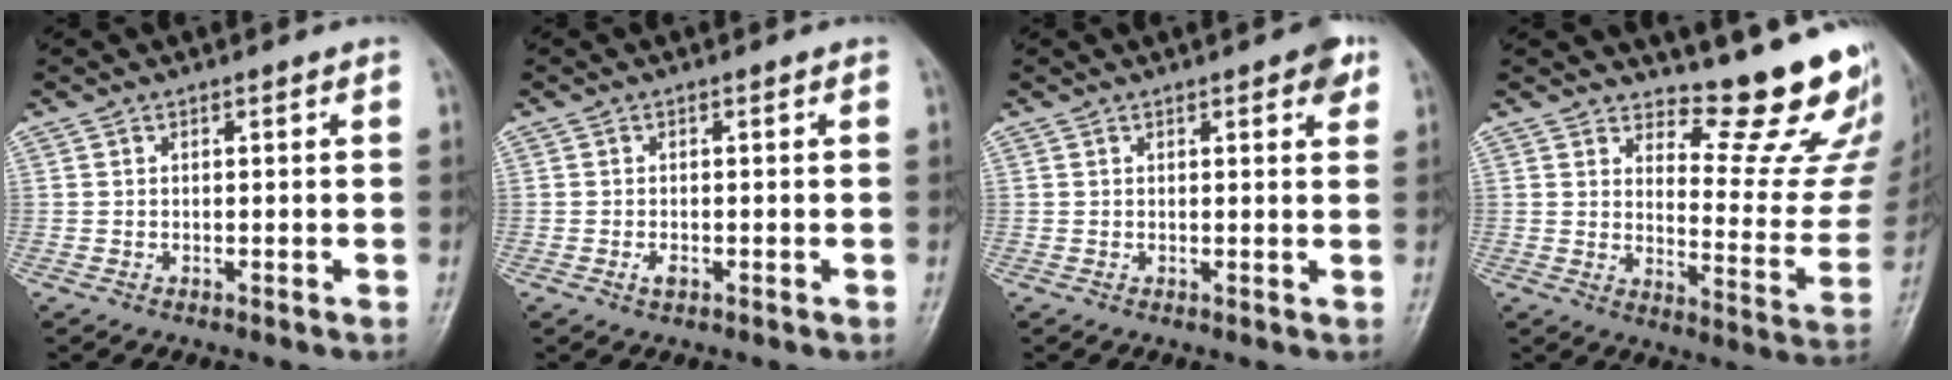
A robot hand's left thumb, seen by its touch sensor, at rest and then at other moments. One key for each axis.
{"total": 1.5, "fx": -0.5, "fy": 0.9, "fz": 1.0, "tx": -0.015, "ty": -0.001, "tz": -0.011}
{"total": 3.7, "fx": 1.9, "fy": 1.4, "fz": 2.8, "tx": -0.024, "ty": -0.004, "tz": 0.016}
{"total": 16.3, "fx": 14.4, "fy": 3.7, "fz": 6.8, "tx": -0.041, "ty": -0.166, "tz": 0.173}